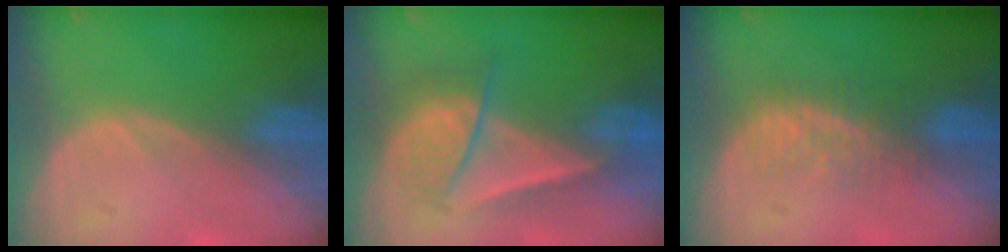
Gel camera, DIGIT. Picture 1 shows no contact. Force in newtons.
{"total": 6.6, "press": 6.6, "slide": 0.5}
{"total": 4.5, "press": 4.2, "slide": 1.7}